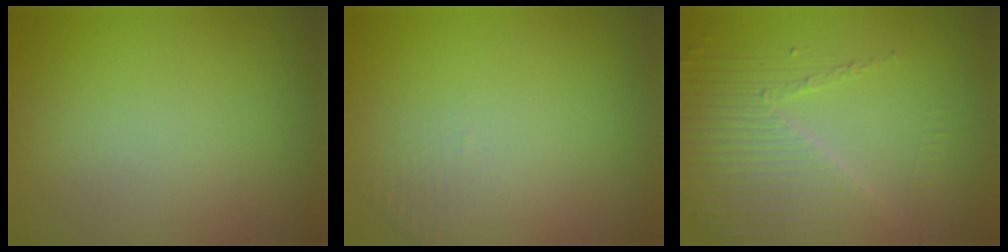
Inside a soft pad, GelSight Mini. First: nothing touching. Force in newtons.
{"total": 0.5, "press": 0.4, "slide": 0.4}
{"total": 4.1, "press": 3.7, "slide": 1.8}